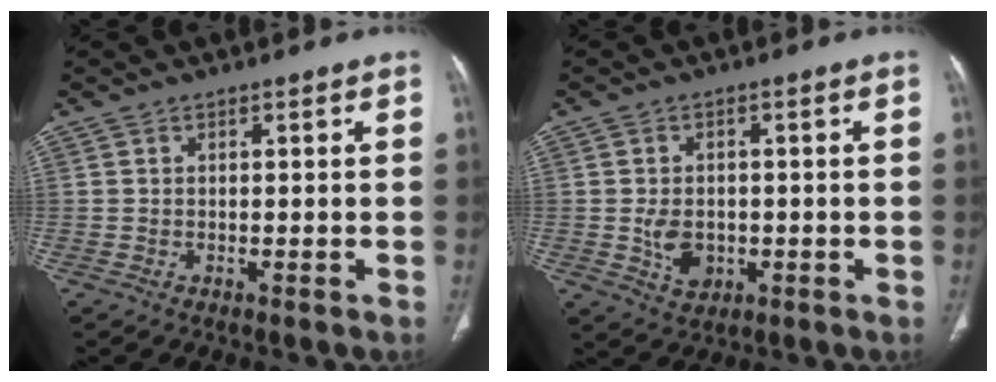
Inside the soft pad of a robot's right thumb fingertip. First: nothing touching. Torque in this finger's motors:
{"motor_torque": [0.18, 0.10, -0.01, 0.34, 0.02]}